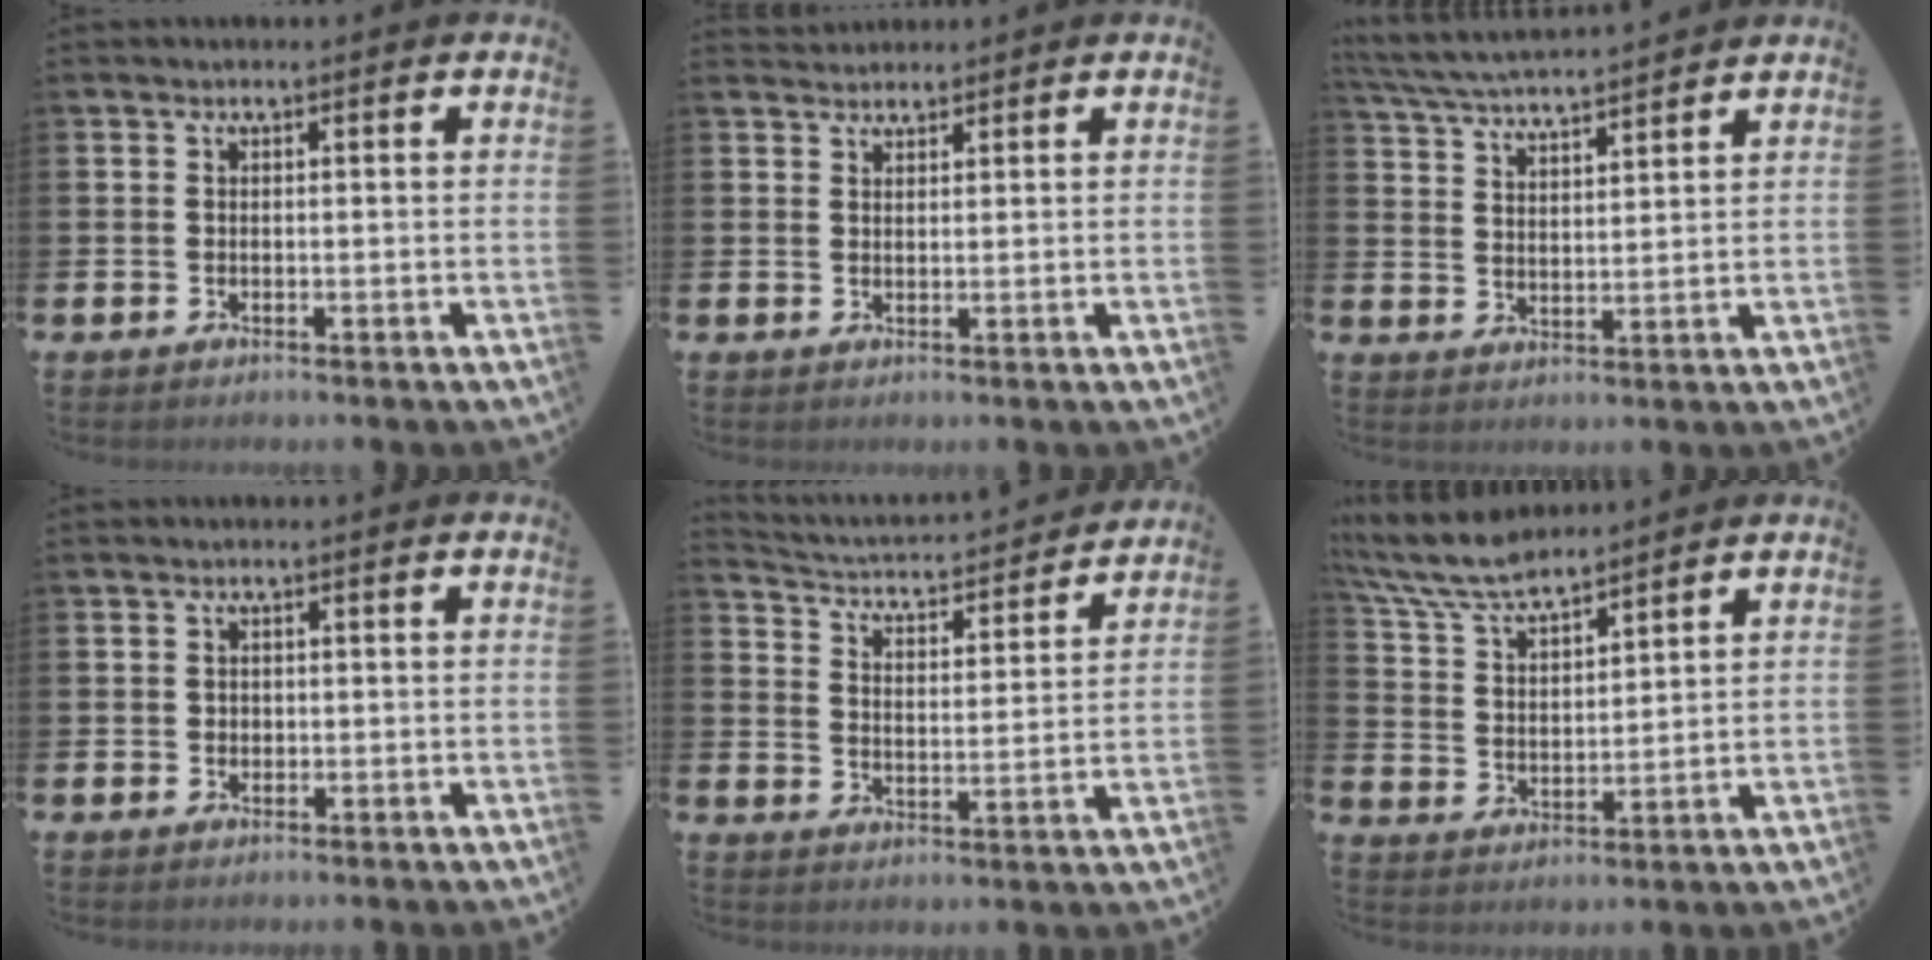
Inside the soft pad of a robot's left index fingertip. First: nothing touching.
{"total": 2.1, "force": [2.0, 0.6, -0.2], "torque": [0.016, -0.009, 0.035]}
{"total": 5.3, "force": [5.2, 0.1, 1.0], "torque": [-0.037, -0.035, 0.091]}
{"total": 0.8, "force": [0.3, 0.7, 0.2], "torque": [0.011, 0.000, 0.001]}
{"total": 3.9, "force": [3.7, 0.9, 0.8], "torque": [-0.037, -0.042, 0.054]}
{"total": 7.7, "force": [7.1, 1.4, 2.7], "torque": [-0.077, -0.035, 0.127]}